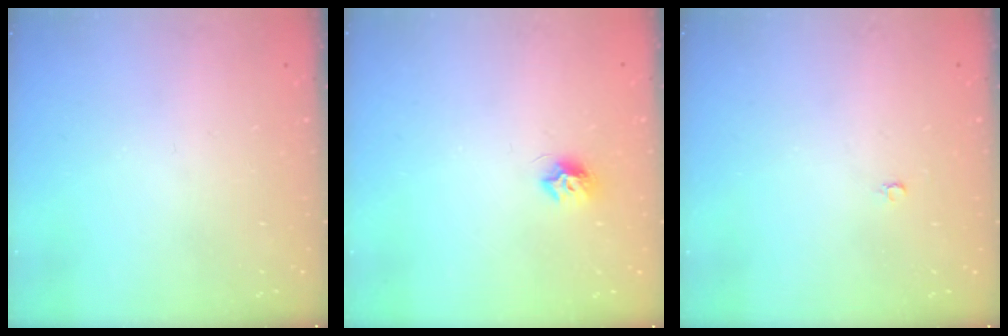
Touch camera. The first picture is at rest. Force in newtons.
{"total": 7.1, "press": 7.0, "slide": 0.3}
{"total": 2.0, "press": 2.0, "slide": 0.4}